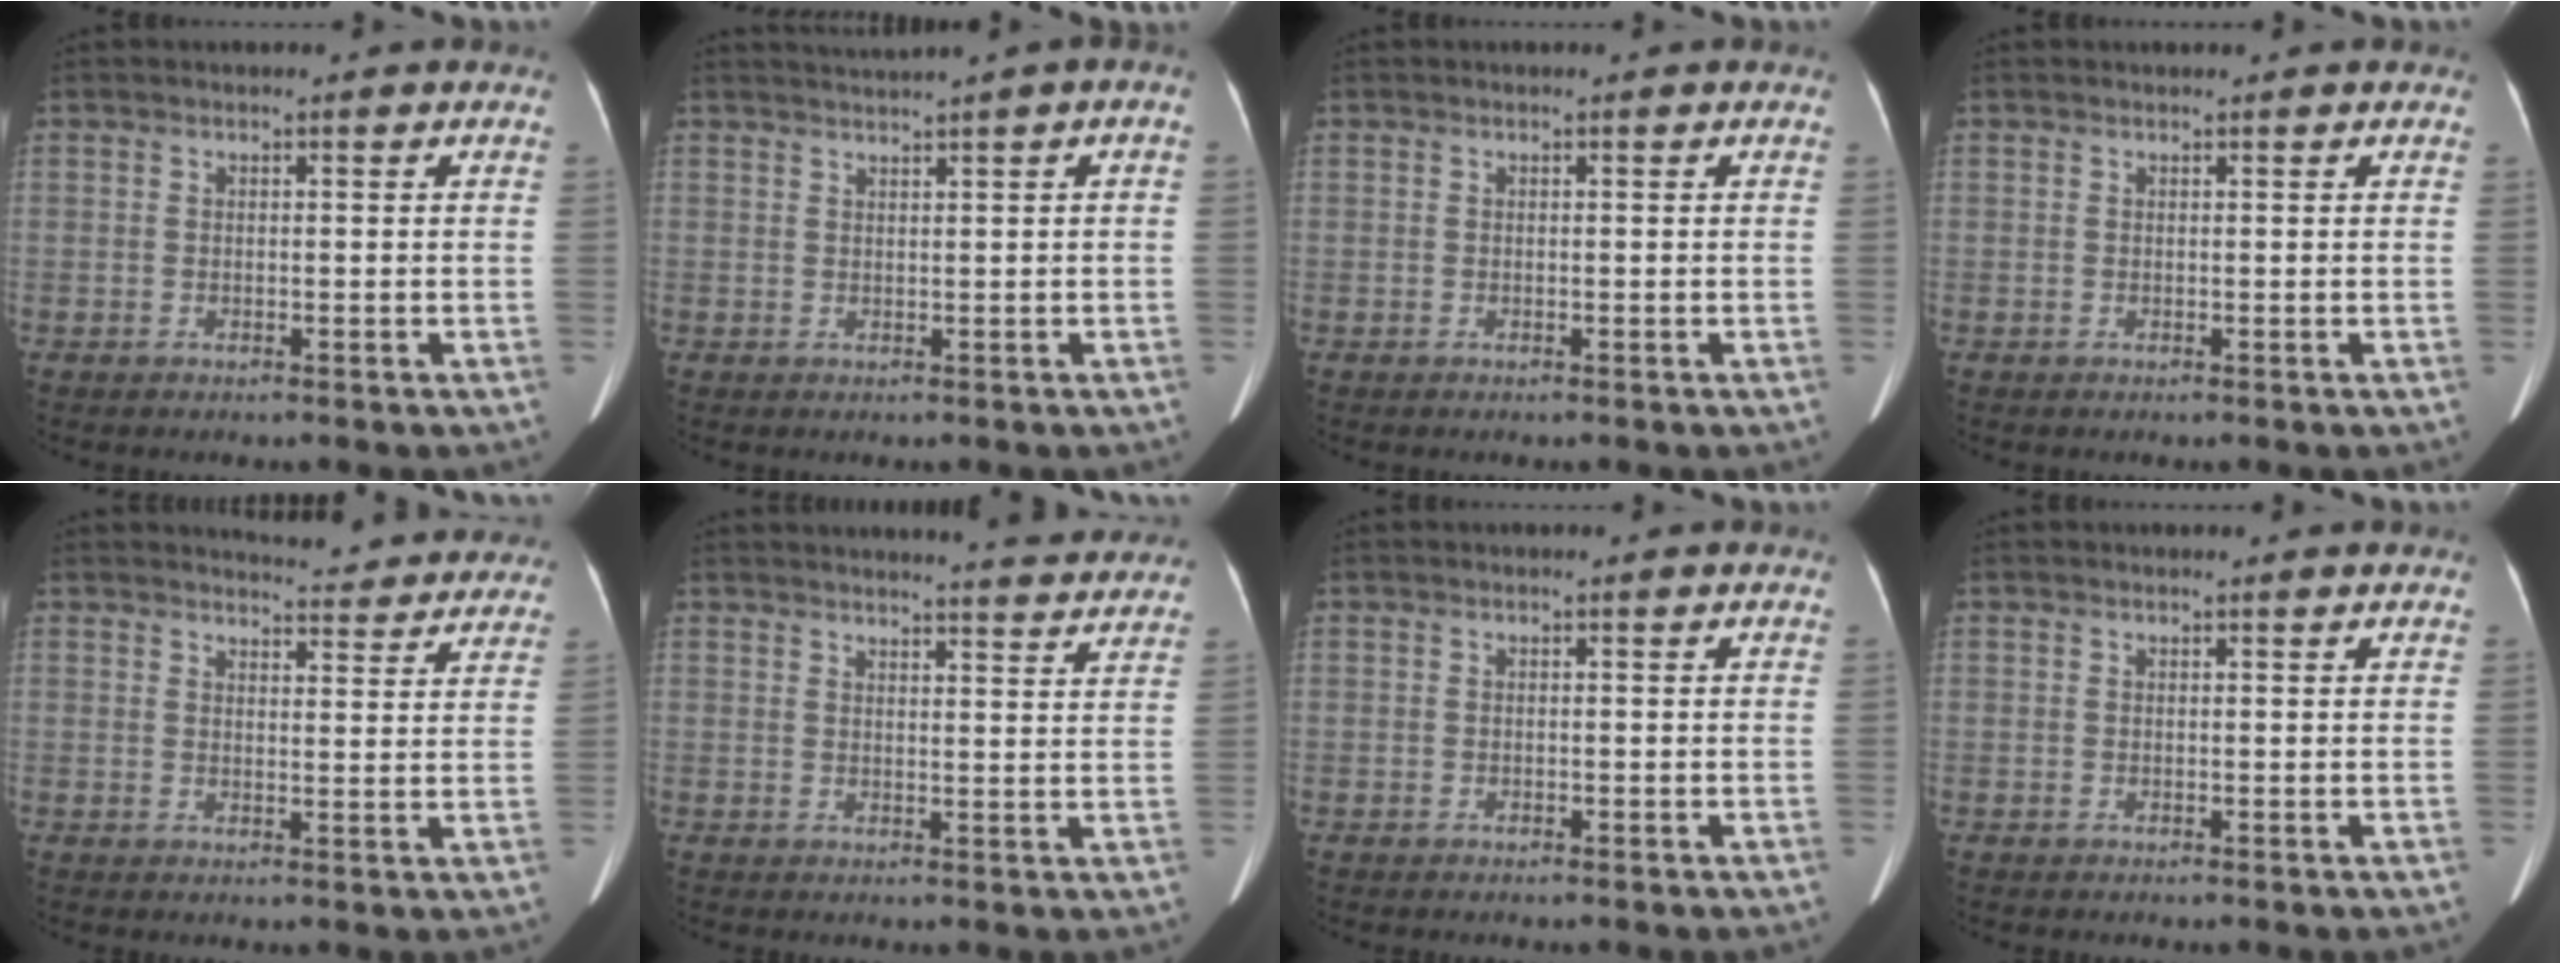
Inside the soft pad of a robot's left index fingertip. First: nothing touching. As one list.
[{"total": 1.3, "force": [1.0, 0.0, 0.8], "torque": [-0.016, 0.015, 0.023]}, {"total": 0.0}, {"total": 0.8, "force": [0.7, 0.4, 0.2], "torque": [-0.005, 0.015, 0.008]}, {"total": 11.5, "force": [11.2, 2.0, 1.6], "torque": [-0.001, -0.015, 0.113]}, {"total": 11.9, "force": [11.5, 0.4, 3.2], "torque": [-0.038, -0.014, 0.124]}, {"total": 0.0}, {"total": 0.9, "force": [0.9, 0.0, 0.2], "torque": [-0.011, 0.007, 0.011]}]